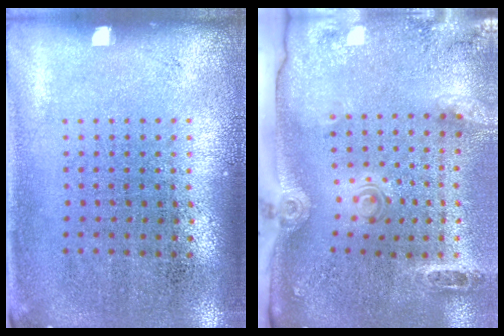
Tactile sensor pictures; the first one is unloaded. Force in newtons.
{"total": 3.1, "press": 2.1, "slide": 2.2}